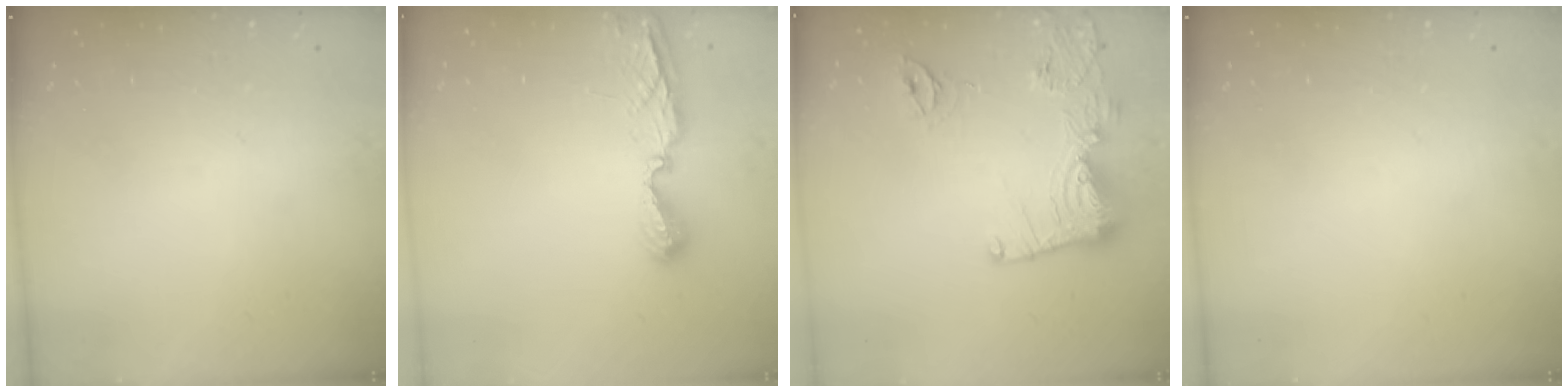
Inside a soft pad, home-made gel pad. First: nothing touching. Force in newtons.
{"total": 8.0, "press": 7.9, "slide": 1.0}
{"total": 14.3, "press": 14.2, "slide": 1.4}
{"total": 0.0}